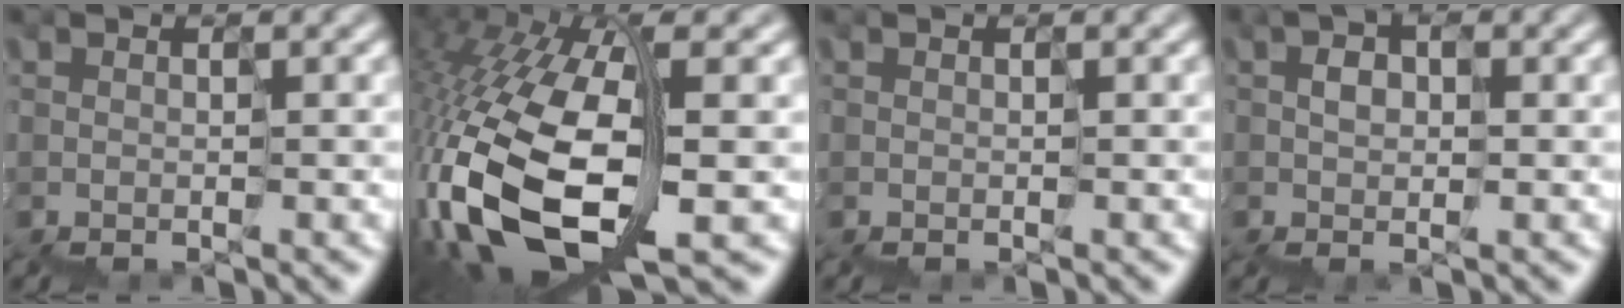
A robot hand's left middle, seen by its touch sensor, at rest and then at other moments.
{"total": 11.9, "force": [-3.6, 5.9, 9.6], "torque": [-0.237, -0.005, -0.062]}
{"total": 0.0}
{"total": 0.9, "force": [0.2, 0.9, 0.1], "torque": [0.002, 0.014, 0.000]}